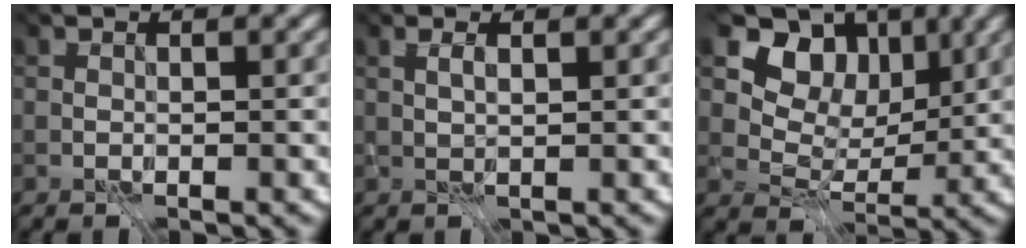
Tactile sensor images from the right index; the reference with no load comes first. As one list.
[{"total": 1.1, "force": [0.0, 0.3, 1.1], "torque": [-0.015, 0.011, 0.001]}, {"total": 7.0, "force": [3.1, 5.1, 3.7], "torque": [-0.070, -0.010, 0.063]}]